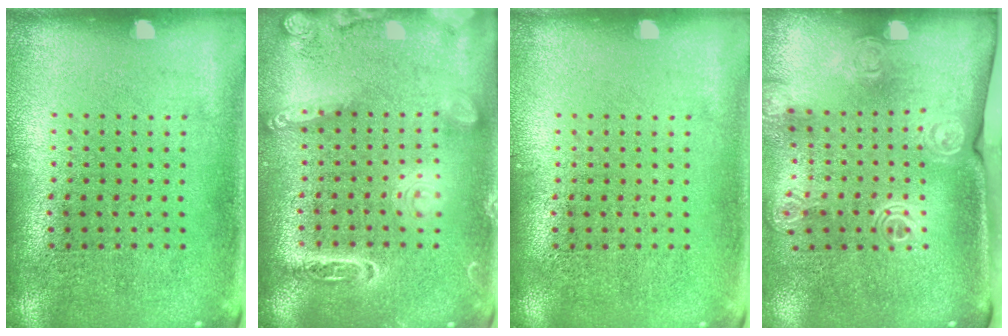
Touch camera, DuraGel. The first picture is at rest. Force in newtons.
{"total": 1.8, "press": 1.8, "slide": 0.2}
{"total": 0.0}
{"total": 1.9, "press": 1.5, "slide": 1.3}